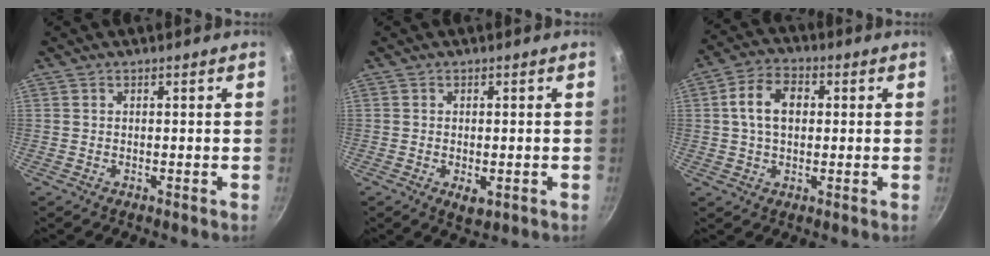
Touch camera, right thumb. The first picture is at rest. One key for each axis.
{"total": 3.2, "fx": -0.9, "fy": 1.7, "fz": 2.6, "tx": -0.038, "ty": -0.009, "tz": -0.010}
{"total": 8.6, "fx": 1.2, "fy": 6.0, "fz": 6.1, "tx": -0.092, "ty": 0.018, "tz": 0.013}